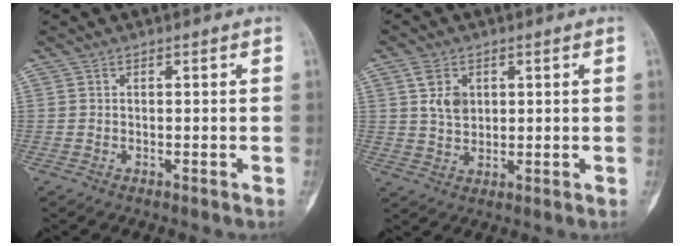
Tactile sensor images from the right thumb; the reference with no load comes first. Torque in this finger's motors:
{"motor_torque": [0.81, 0.75, 0.31, -0.37, 0.00]}